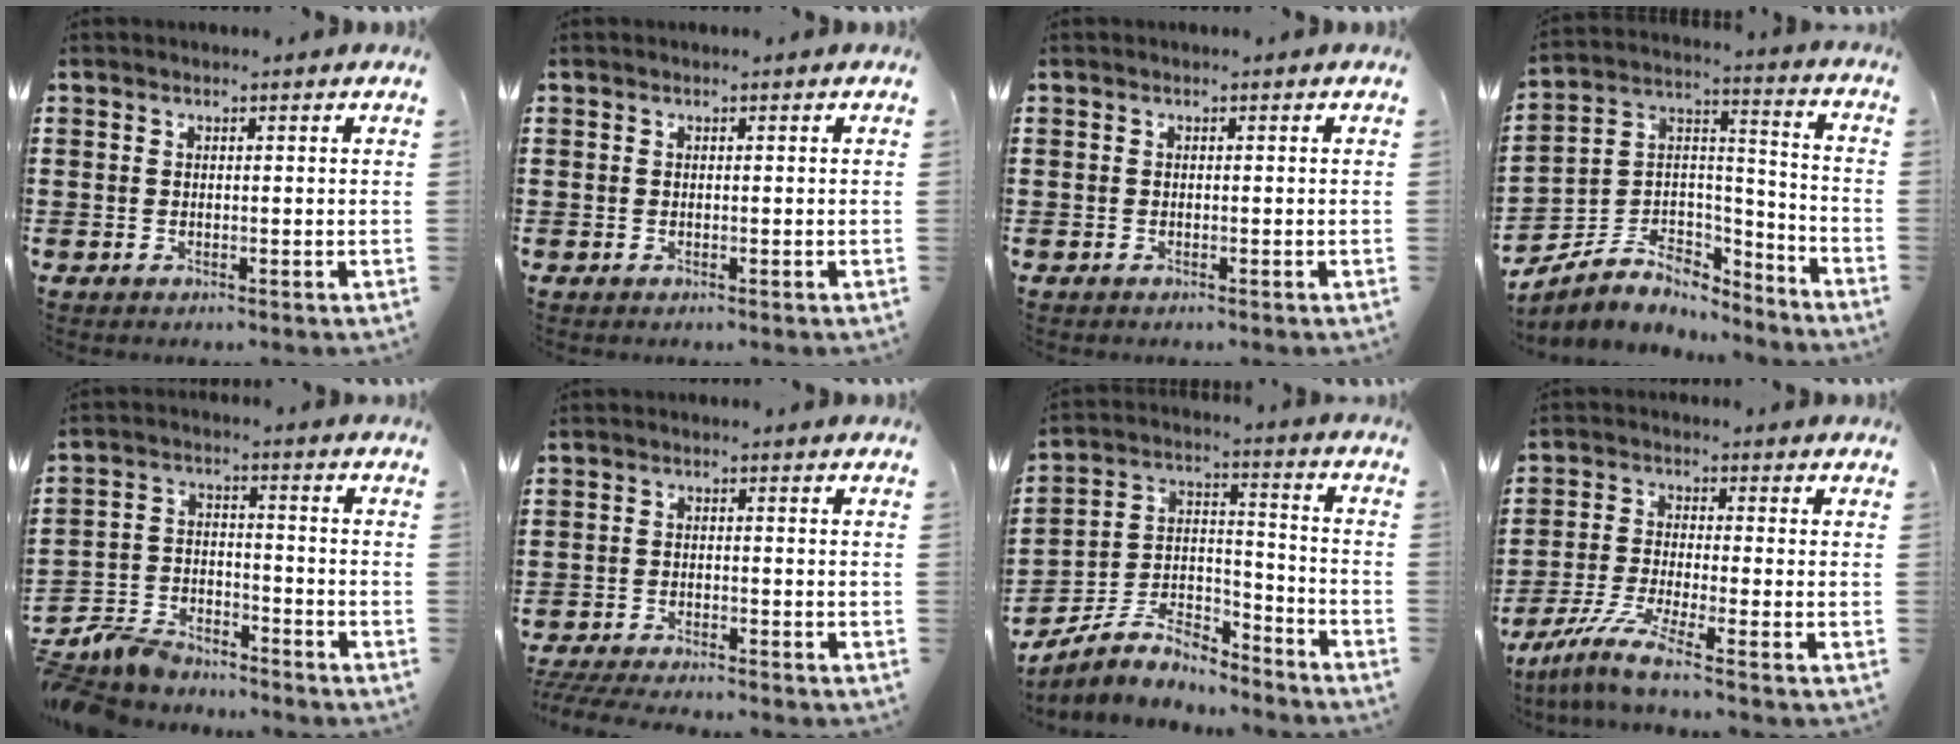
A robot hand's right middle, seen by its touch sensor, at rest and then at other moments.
{"total": 0.0}
{"total": 0.0}
{"total": 5.1, "force": [-3.8, 3.3, 0.6], "torque": [-0.036, -0.014, -0.080]}
{"total": 6.4, "force": [-6.1, 1.7, 1.1], "torque": [-0.044, 0.005, -0.128]}
{"total": 3.5, "force": [-3.4, 0.1, 0.7], "torque": [-0.028, -0.010, -0.073]}
{"total": 6.9, "force": [-6.2, 2.3, 2.0], "torque": [-0.048, 0.007, -0.125]}
{"total": 5.5, "force": [-4.3, 0.0, 3.4], "torque": [-0.086, -0.021, -0.087]}